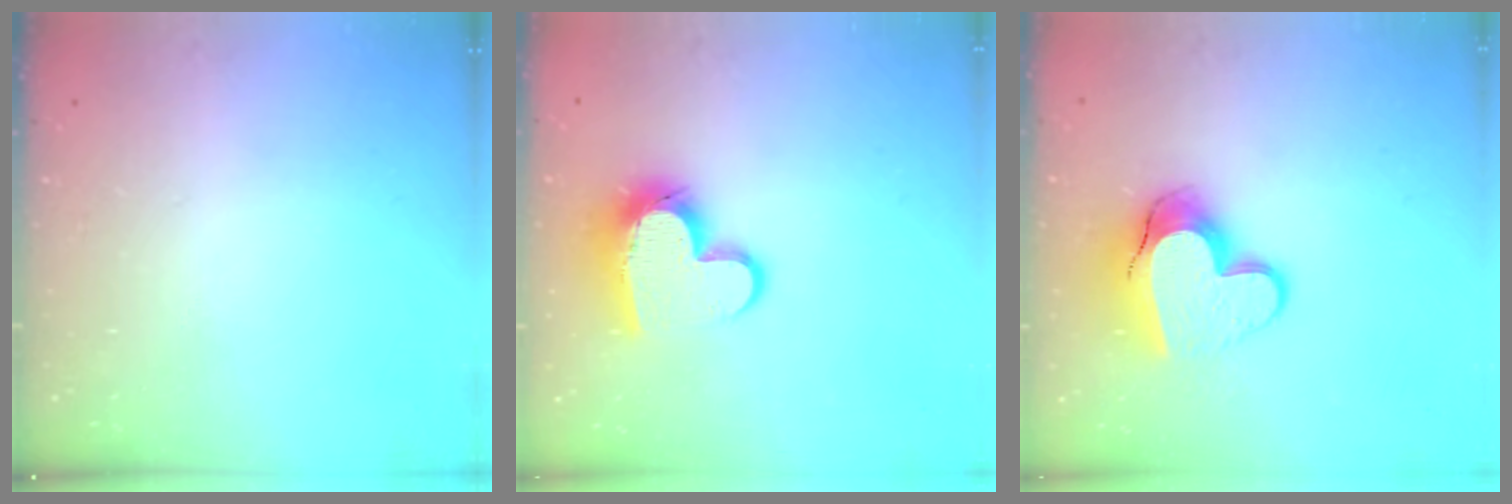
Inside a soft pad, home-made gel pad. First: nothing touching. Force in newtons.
{"total": 13.2, "press": 13.2, "slide": 1.1}
{"total": 14.1, "press": 14.1, "slide": 1.1}